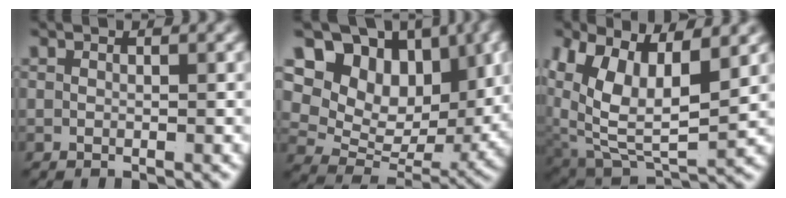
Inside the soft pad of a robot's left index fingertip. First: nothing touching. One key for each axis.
{"total": 17.1, "fx": 3.7, "fy": 13.0, "fz": 10.5, "tx": -0.194, "ty": -0.021, "tz": 0.059}
{"total": 10.0, "fx": 0.8, "fy": 6.9, "fz": 7.2, "tx": -0.162, "ty": -0.040, "tz": 0.035}